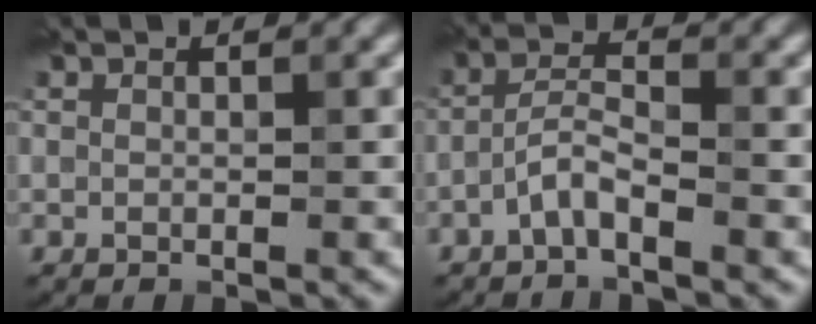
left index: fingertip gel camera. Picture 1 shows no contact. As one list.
[{"total": 2.5, "force": [-1.6, 0.6, 1.8], "torque": [-0.039, 0.009, -0.039]}]